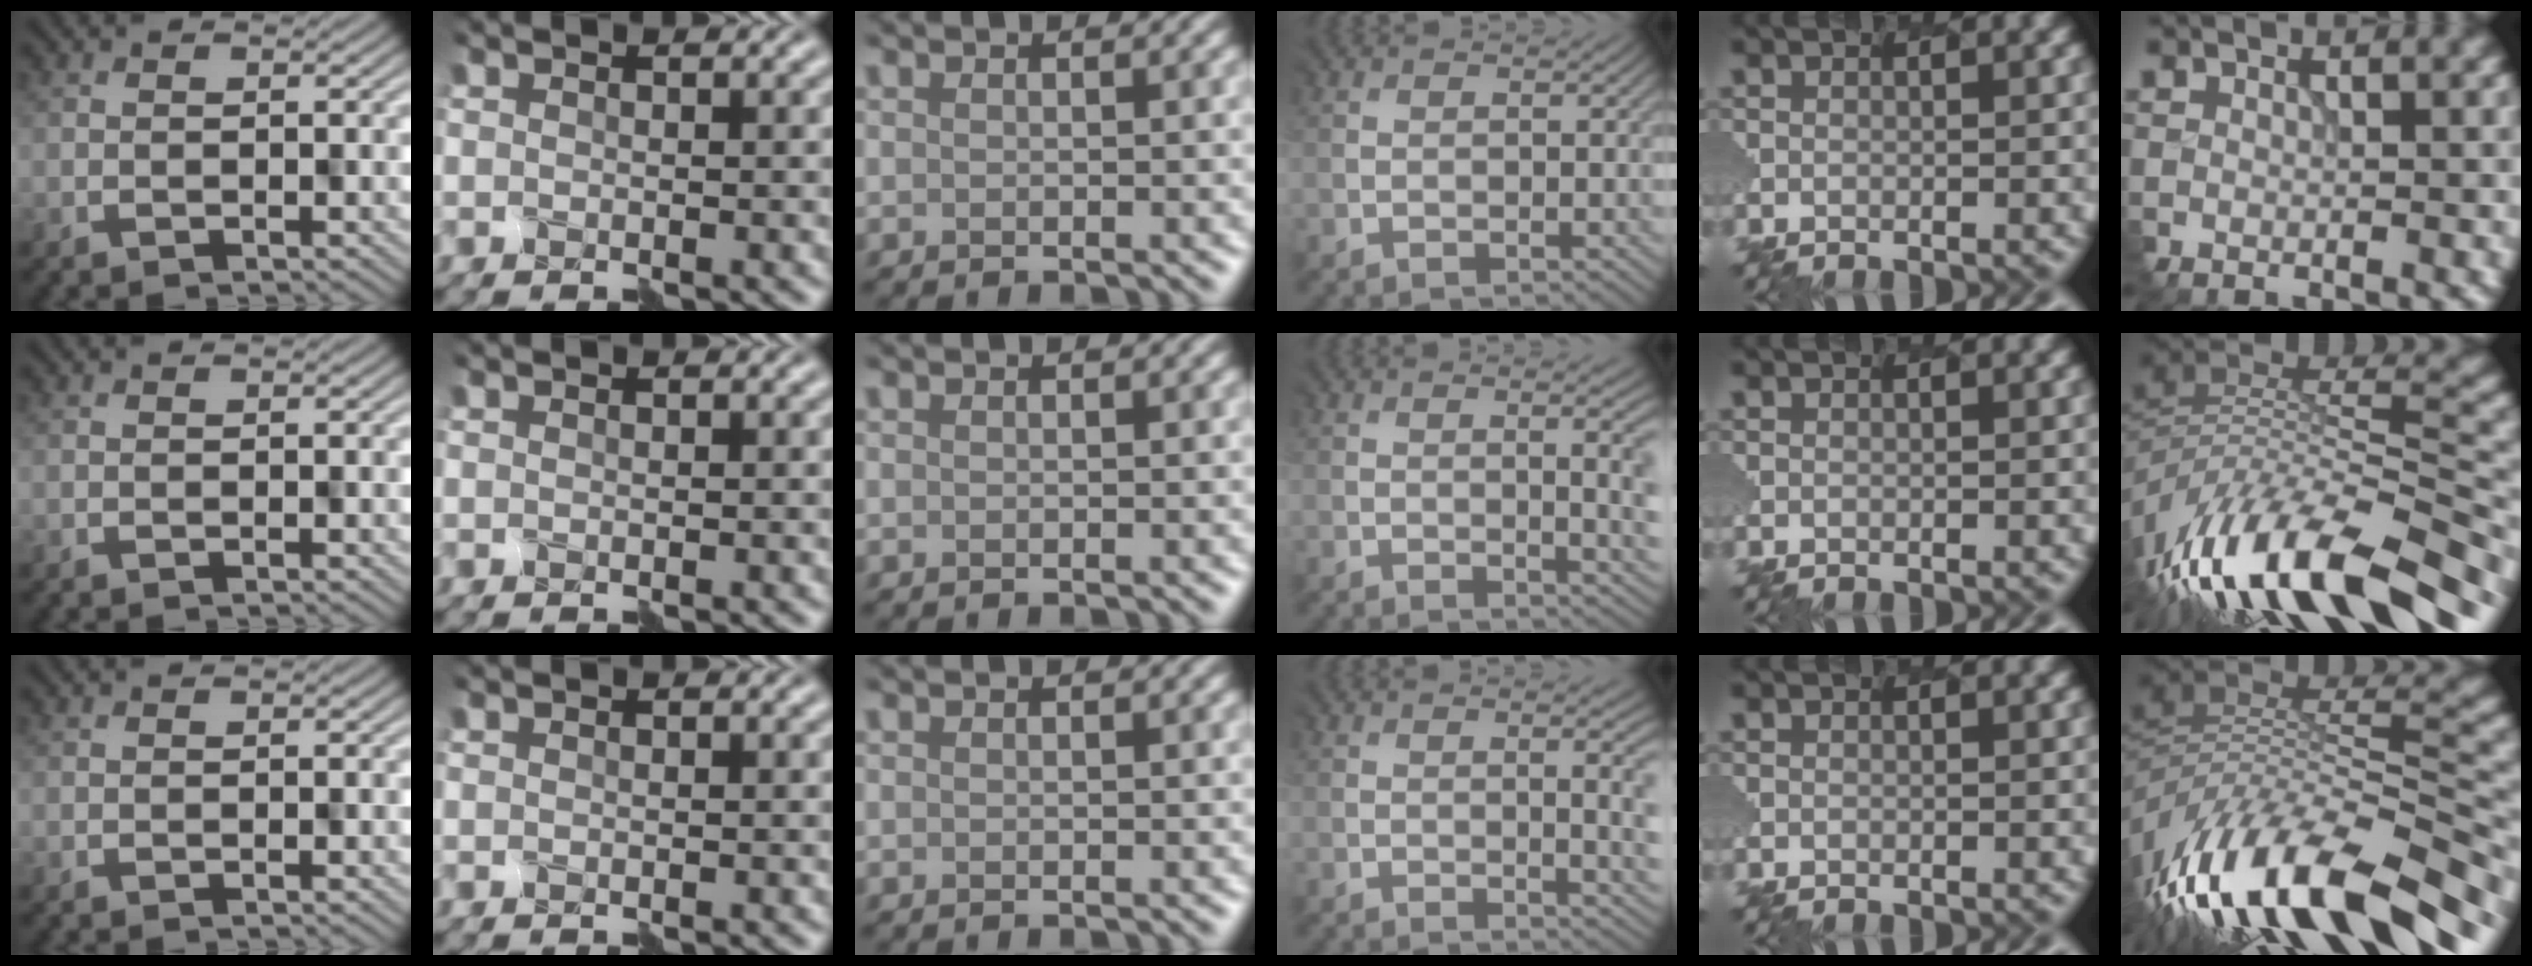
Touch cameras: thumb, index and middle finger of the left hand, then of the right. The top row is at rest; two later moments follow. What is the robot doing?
{"motion": "disassemble", "object": "hinged jar"}